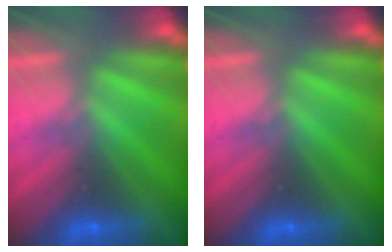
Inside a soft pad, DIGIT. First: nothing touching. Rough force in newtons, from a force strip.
{"total": 0.0}